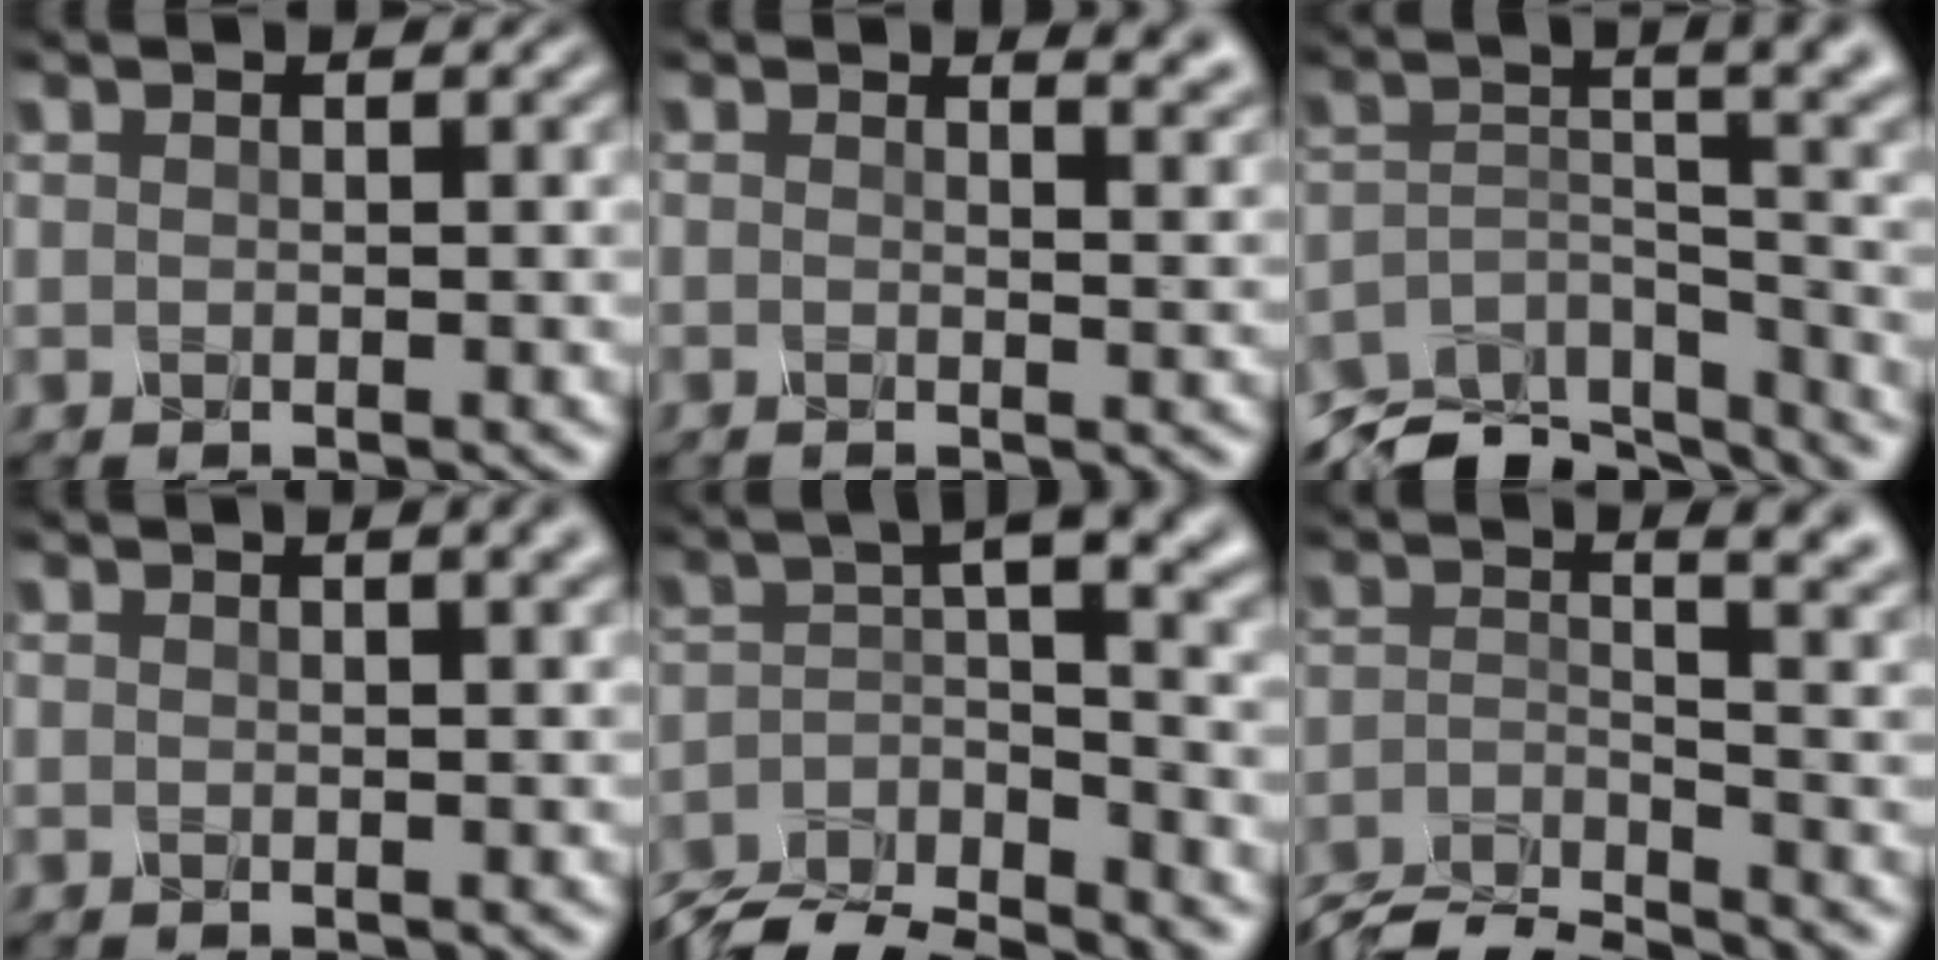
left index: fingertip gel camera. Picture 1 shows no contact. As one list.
[{"total": 5.0, "force": [2.7, 2.5, 3.4], "torque": [-0.008, 0.034, -0.004]}, {"total": 10.8, "force": [-9.8, 2.5, 3.9], "torque": [-0.067, 0.001, -0.154]}, {"total": 5.3, "force": [2.8, 2.5, 3.7], "torque": [-0.012, 0.036, 0.002]}, {"total": 9.0, "force": [-7.4, 2.0, 4.6], "torque": [-0.067, -0.008, -0.145]}, {"total": 7.6, "force": [-5.7, 2.0, 4.5], "torque": [-0.057, -0.015, -0.113]}]